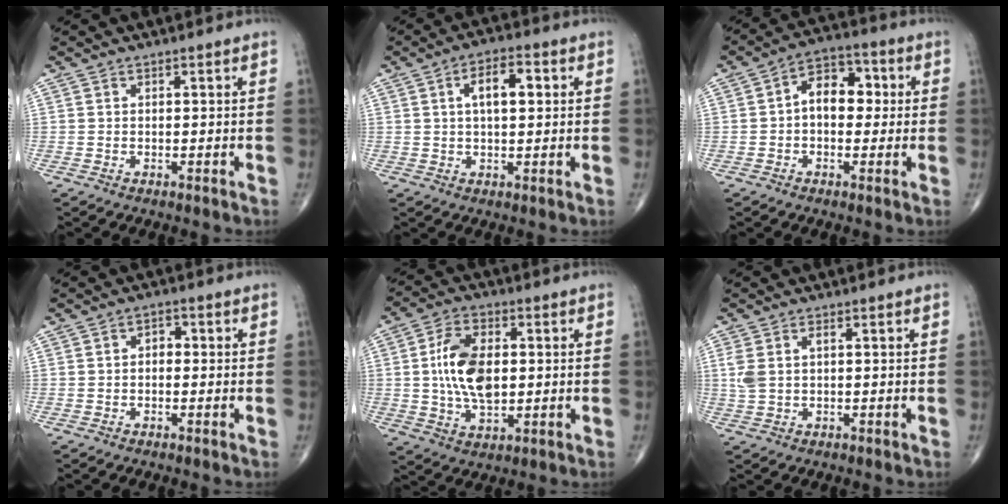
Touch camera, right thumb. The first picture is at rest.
{"total": 6.9, "force": [1.6, 3.2, 6.0], "torque": [-0.088, 0.009, 0.022]}
{"total": 8.7, "force": [0.4, 5.8, 6.4], "torque": [-0.067, 0.027, -0.004]}
{"total": 2.1, "force": [-0.1, 1.5, 1.5], "torque": [-0.010, 0.009, -0.007]}
{"total": 12.3, "force": [0.8, 6.9, 10.1], "torque": [-0.177, 0.002, 0.017]}
{"total": 4.0, "force": [0.8, 2.1, 3.3], "torque": [-0.093, 0.012, 0.019]}